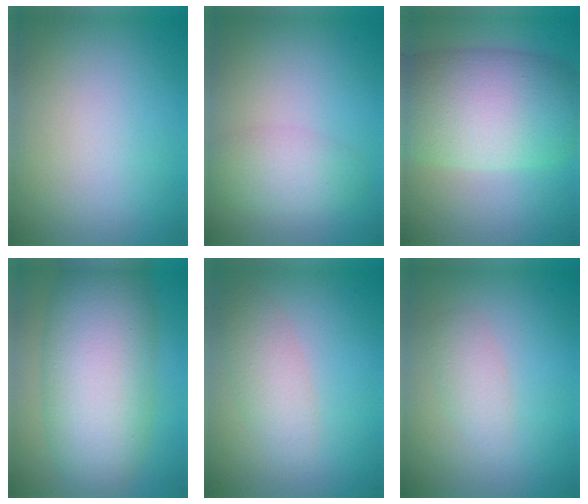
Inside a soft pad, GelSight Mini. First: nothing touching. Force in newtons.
{"total": 2.8, "press": 2.8, "slide": 0.1}
{"total": 10.8, "press": 10.8, "slide": 0.5}
{"total": 11.4, "press": 11.4, "slide": 0.5}
{"total": 2.6, "press": 2.6, "slide": 0.1}
{"total": 1.8, "press": 1.8, "slide": 0.0}